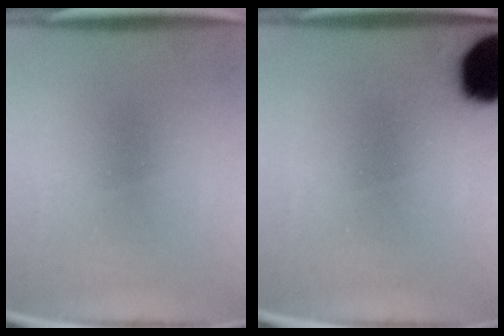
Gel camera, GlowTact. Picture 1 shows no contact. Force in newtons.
{"total": 18.0}